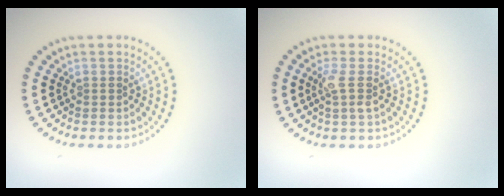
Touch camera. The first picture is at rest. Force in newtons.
{"total": 1.9, "press": 1.5, "slide": 1.1}